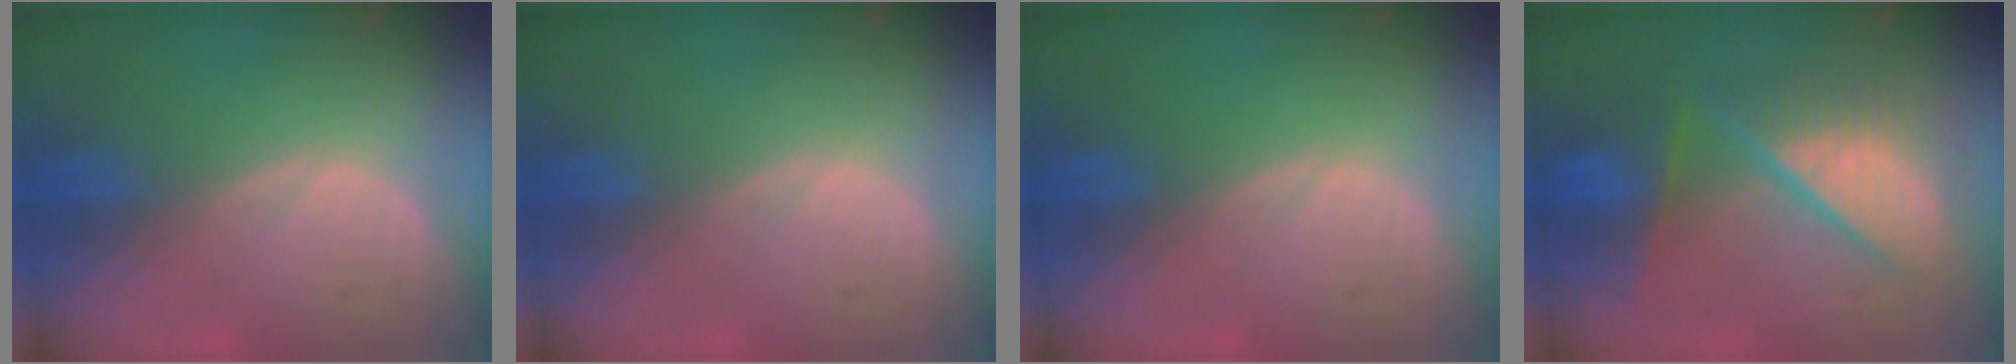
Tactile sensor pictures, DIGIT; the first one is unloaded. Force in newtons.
{"total": 0.0}
{"total": 0.0}
{"total": 11.1, "press": 11.0, "slide": 1.3}